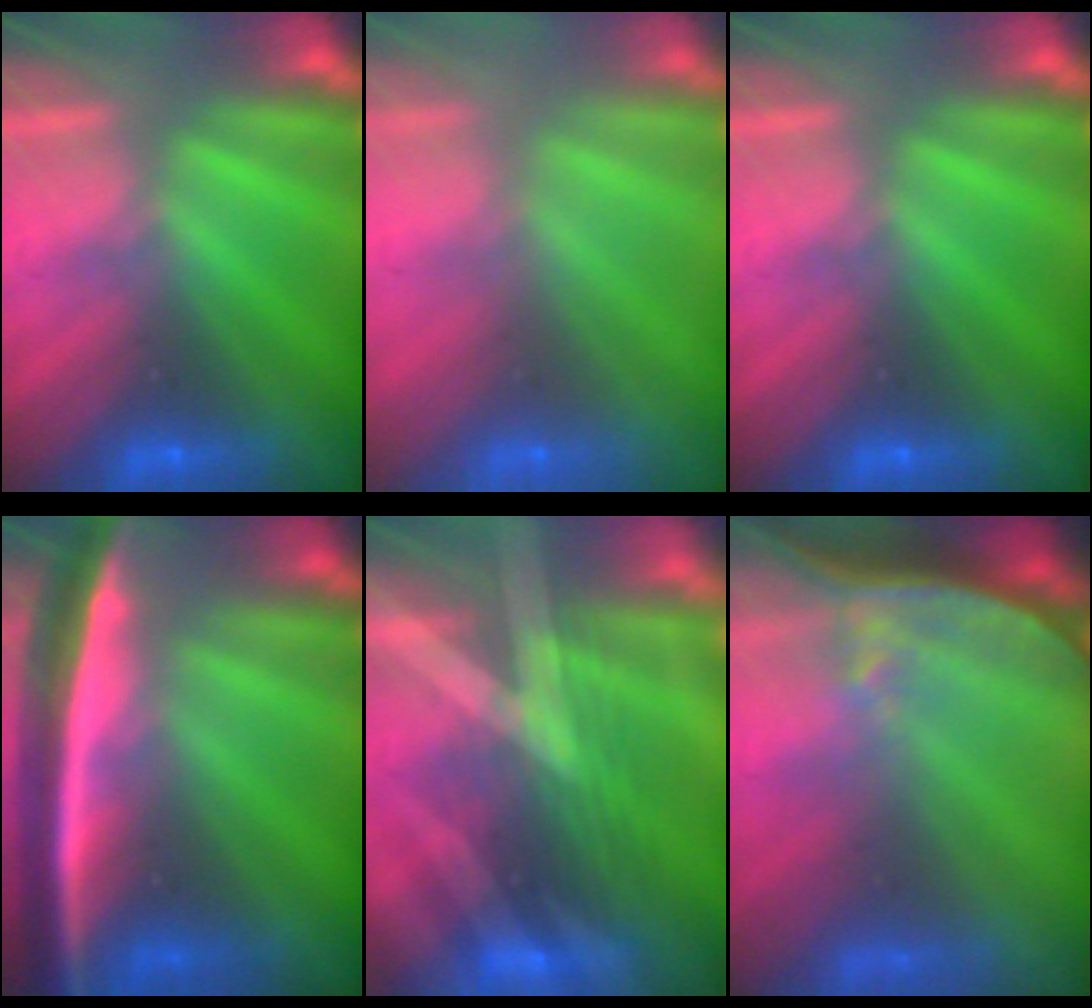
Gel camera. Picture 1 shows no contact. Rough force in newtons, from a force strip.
{"total": 7.6}
{"total": 0.0}
{"total": 8.3}
{"total": 3.3}
{"total": 7.5}